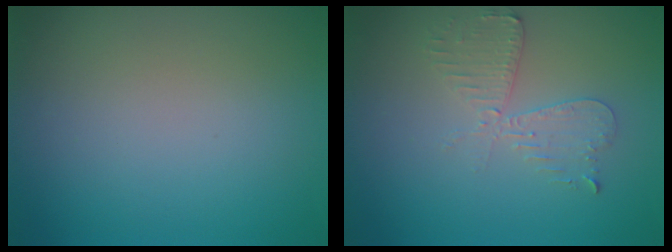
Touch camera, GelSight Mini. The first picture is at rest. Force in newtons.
{"total": 2.6, "press": 2.5, "slide": 0.5}